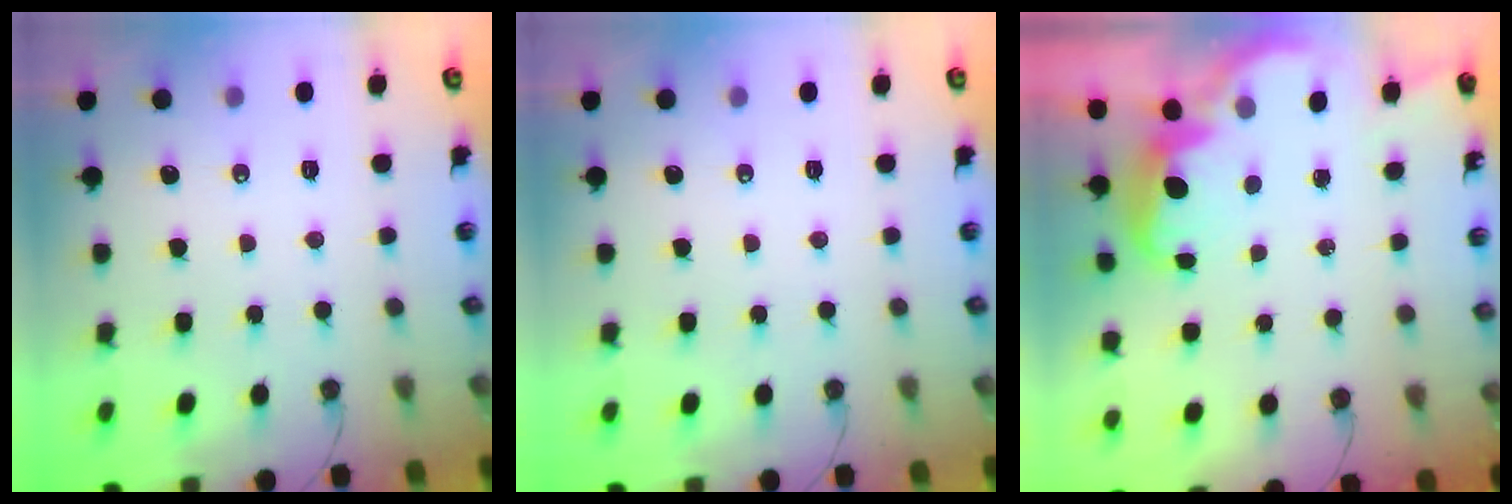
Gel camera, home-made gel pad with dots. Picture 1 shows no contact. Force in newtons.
{"total": 0.0}
{"total": 2.8, "press": 2.7, "slide": 0.6}